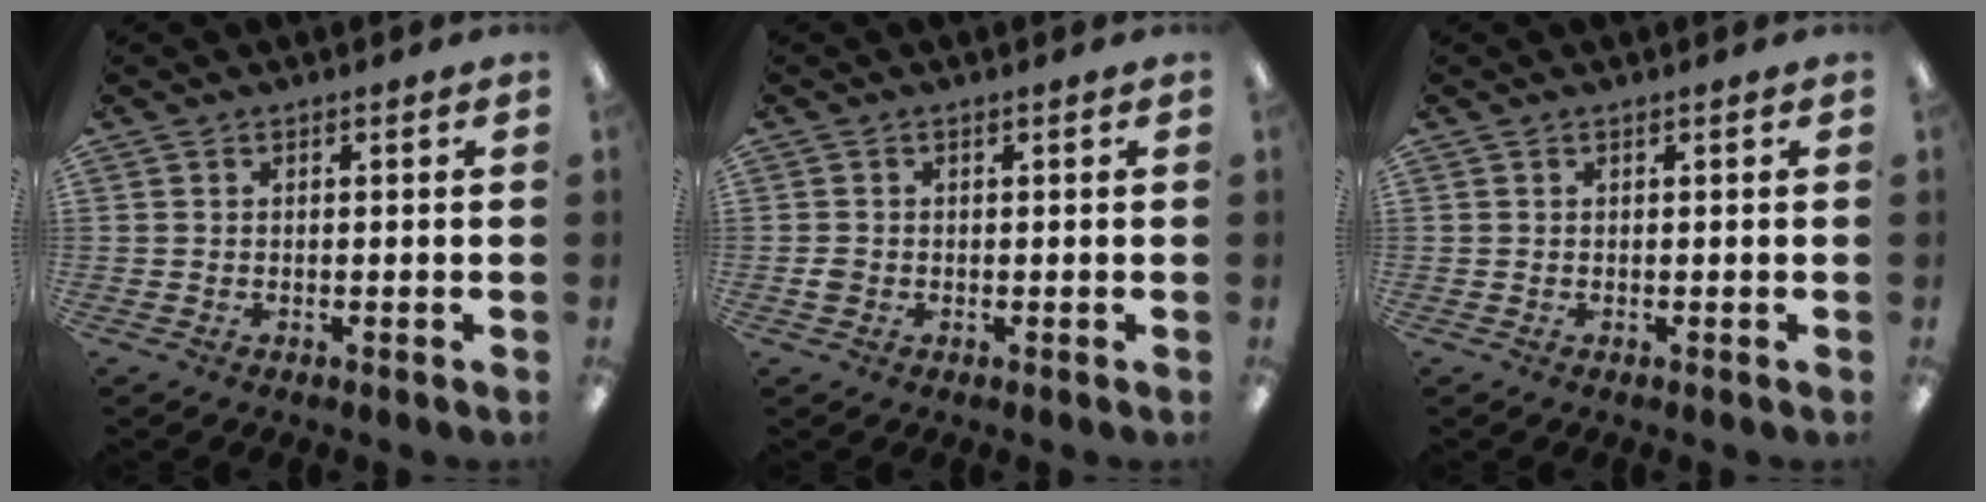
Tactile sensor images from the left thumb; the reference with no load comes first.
{"total": 1.5, "force": [-0.2, 1.3, 0.7], "torque": [-0.013, 0.005, -0.005]}
{"total": 0.0}